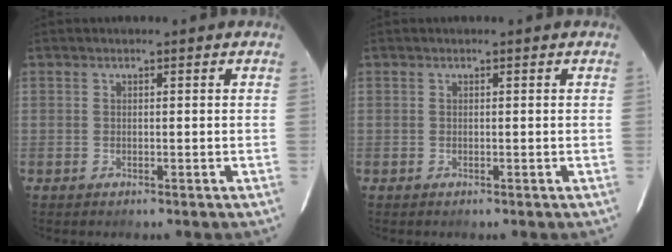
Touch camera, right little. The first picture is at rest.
{"total": 0.0}